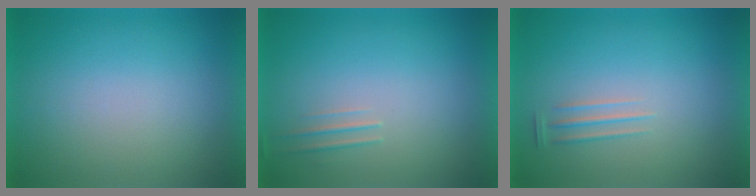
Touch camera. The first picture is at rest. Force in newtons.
{"total": 1.1}
{"total": 1.3}